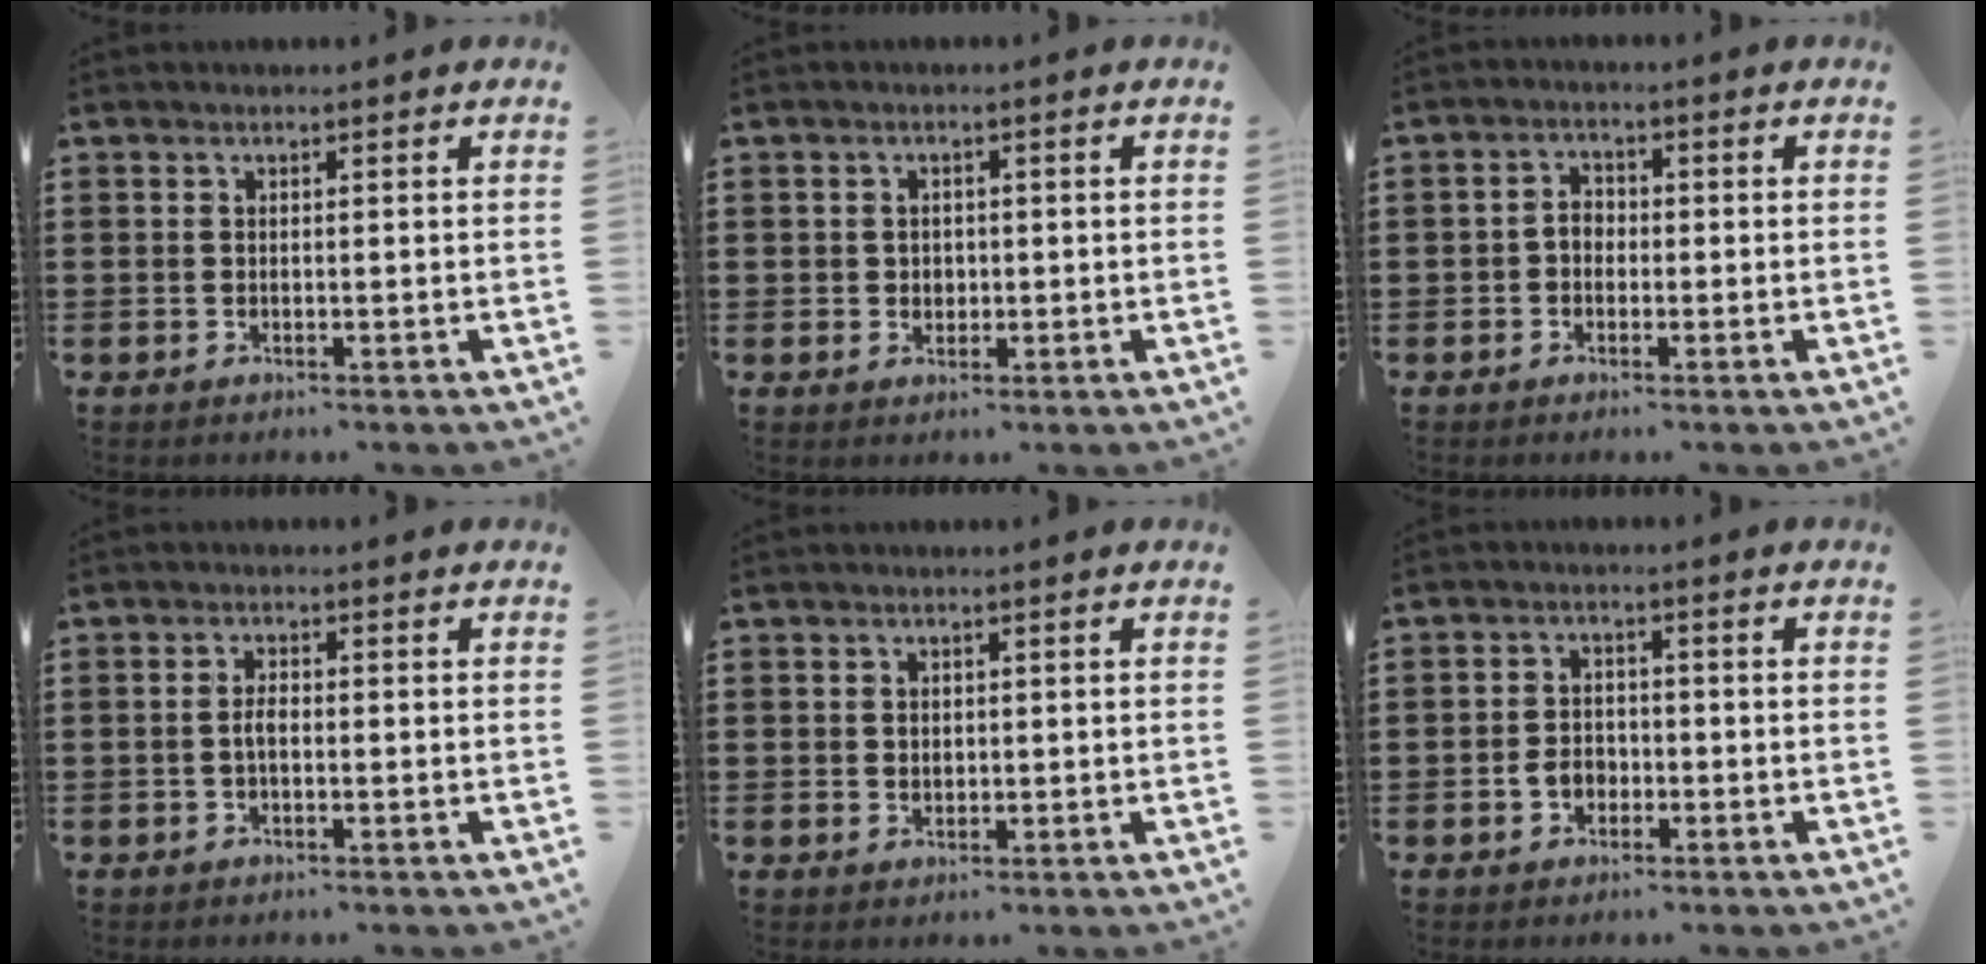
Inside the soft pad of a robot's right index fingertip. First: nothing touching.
{"total": 1.7, "force": [0.0, 1.6, 0.5], "torque": [-0.014, 0.008, -0.003]}
{"total": 2.1, "force": [-0.6, 1.5, 1.3], "torque": [-0.028, 0.006, -0.014]}
{"total": 2.0, "force": [-0.5, 0.8, 1.8], "torque": [-0.042, -0.001, -0.012]}
{"total": 1.1, "force": [0.3, 1.0, 0.4], "torque": [-0.011, 0.005, 0.006]}
{"total": 3.2, "force": [-1.1, 2.4, 1.8], "torque": [-0.039, 0.002, -0.021]}